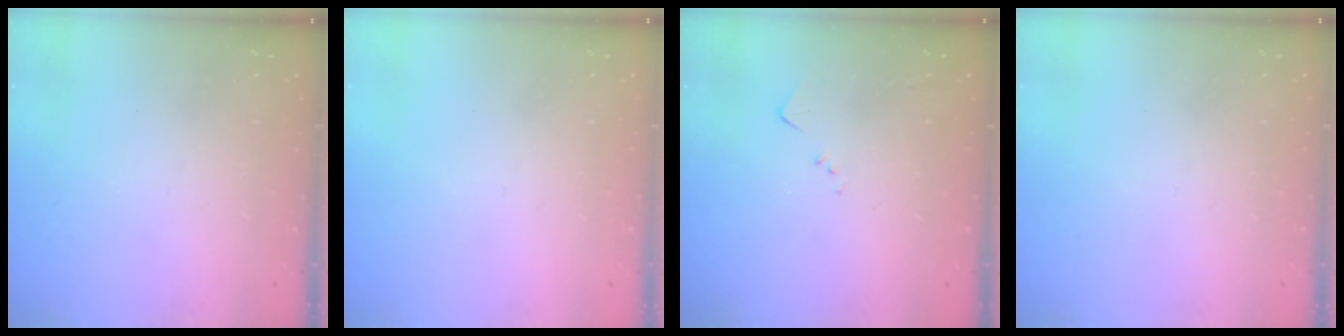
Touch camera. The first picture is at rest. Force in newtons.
{"total": 0.0}
{"total": 4.0, "press": 4.0, "slide": 0.5}
{"total": 0.0}